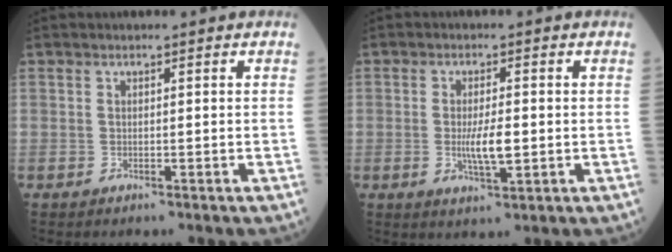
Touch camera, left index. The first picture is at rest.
{"total": 4.5, "force": [-0.5, 1.0, 4.4], "torque": [-0.087, -0.006, -0.007]}